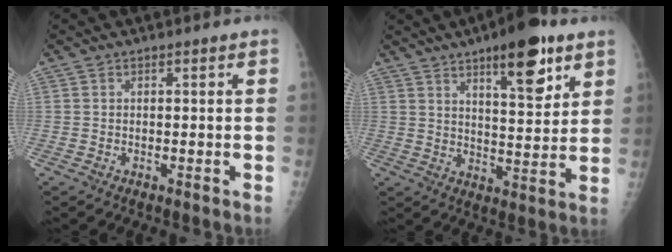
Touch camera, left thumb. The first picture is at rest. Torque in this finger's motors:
{"motor_torque": [0.06, 0.58, 0.41, -0.03, 0.17]}